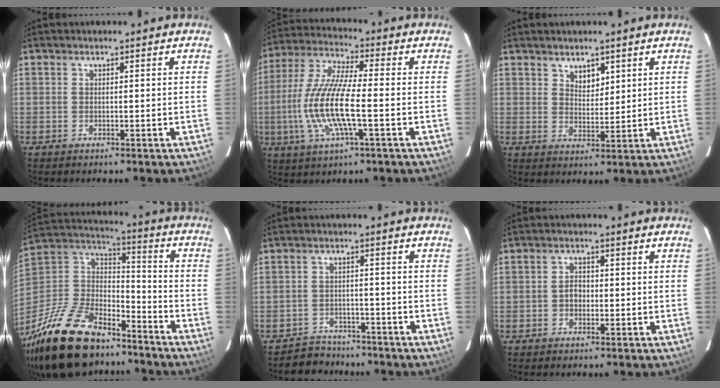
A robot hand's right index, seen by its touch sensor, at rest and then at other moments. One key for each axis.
{"total": 14.6, "fx": -2.9, "fy": 2.8, "fz": 14.0, "tx": -0.288, "ty": -0.008, "tz": -0.055}
{"total": 3.4, "fx": 2.4, "fy": 1.9, "fz": 1.6, "tx": -0.019, "ty": 0.001, "tz": 0.042}
{"total": 26.7, "fx": -19.7, "fy": 12.2, "fz": 13.1, "tx": -0.286, "ty": 0.006, "tz": -0.317}
{"total": 5.9, "fx": -5.2, "fy": 2.8, "fz": -0.5, "tx": -0.007, "ty": 0.015, "tz": -0.079}
{"total": 2.3, "fx": -0.5, "fy": 1.9, "fz": 1.2, "tx": -0.021, "ty": 0.008, "tz": -0.011}